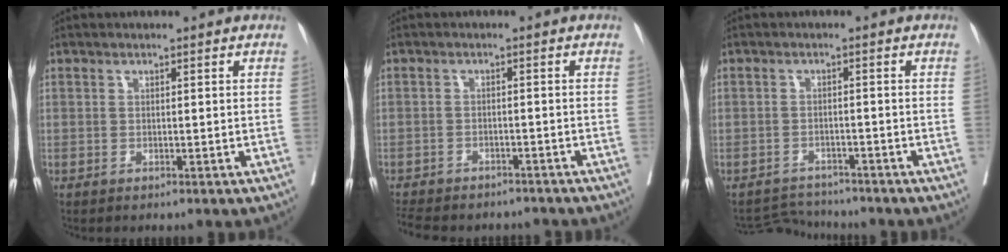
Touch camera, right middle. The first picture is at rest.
{"total": 12.2, "force": [-10.8, 4.1, 4.1], "torque": [-0.097, -0.001, -0.141]}
{"total": 3.8, "force": [-3.7, 0.2, -1.1], "torque": [0.014, -0.004, -0.060]}